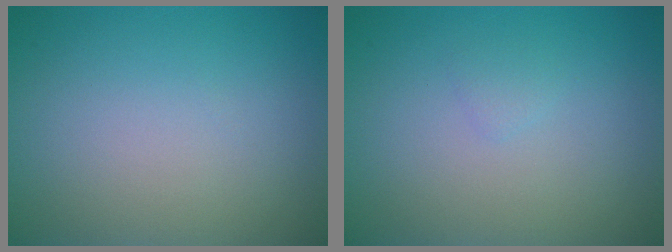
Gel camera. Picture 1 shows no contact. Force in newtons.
{"total": 0.6, "press": 0.6, "slide": 0.1}